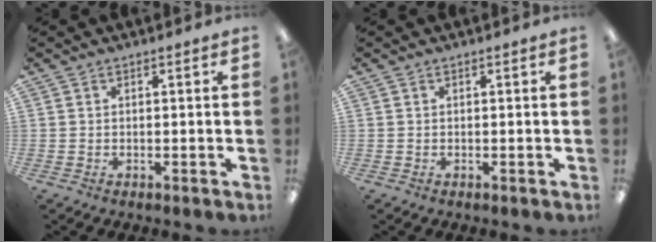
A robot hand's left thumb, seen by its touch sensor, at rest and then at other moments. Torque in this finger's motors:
{"motor_torque": [0.03, 0.00, 0.02, 0.15, 0.00]}